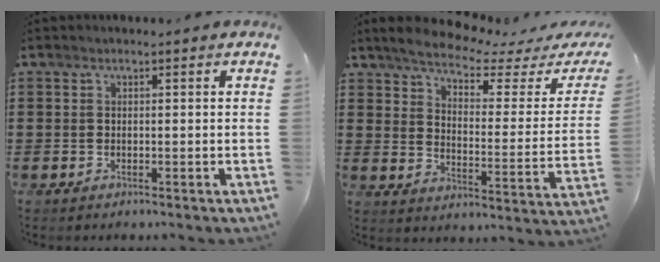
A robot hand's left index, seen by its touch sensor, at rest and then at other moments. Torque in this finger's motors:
{"motor_torque": [2.14, 0.00, 0.15, 0.01]}